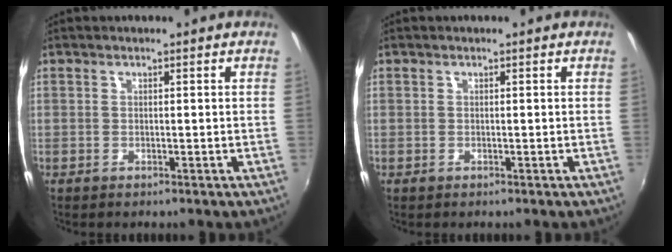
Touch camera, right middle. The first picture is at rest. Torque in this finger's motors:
{"motor_torque": [0.22, -0.22, 0.10, 0.01]}